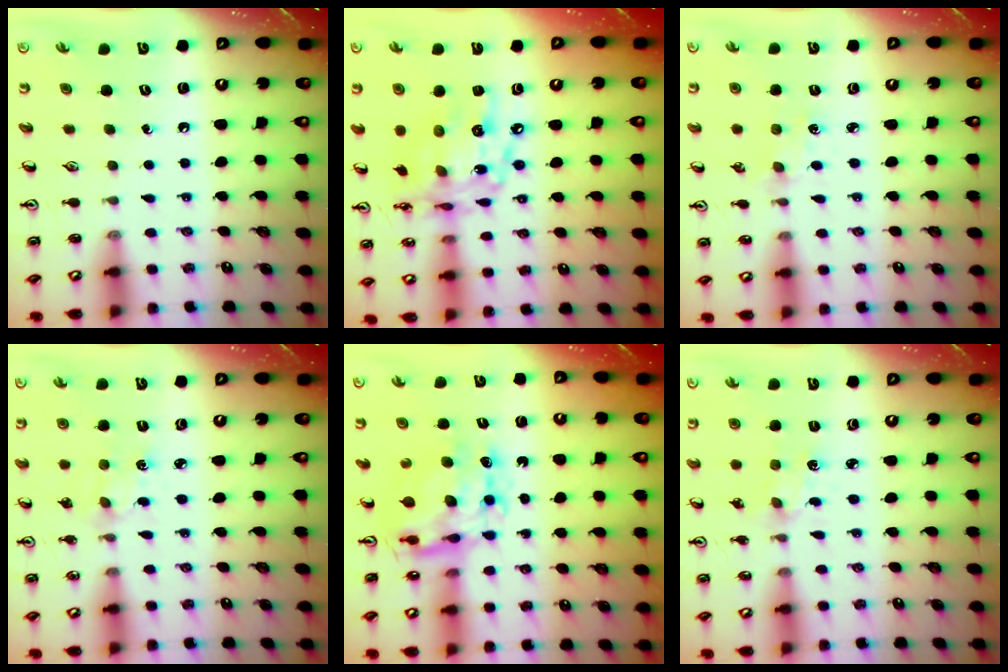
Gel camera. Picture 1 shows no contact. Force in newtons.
{"total": 16.1, "press": 16.0, "slide": 1.3}
{"total": 1.1, "press": 1.1, "slide": 0.2}
{"total": 2.7, "press": 2.7, "slide": 0.4}
{"total": 9.0, "press": 8.9, "slide": 0.9}
{"total": 2.0, "press": 2.0, "slide": 0.3}